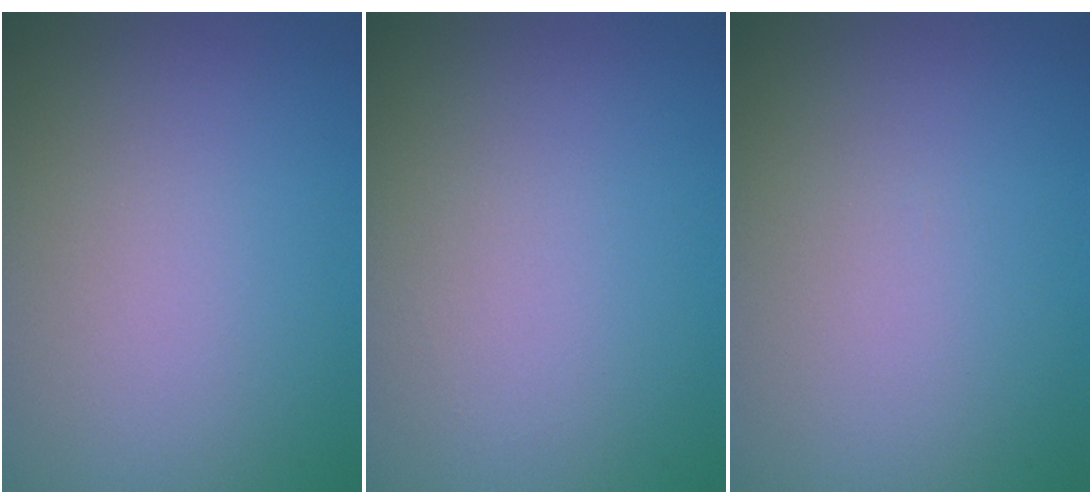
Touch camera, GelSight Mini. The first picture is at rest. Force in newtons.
{"total": 0.0}
{"total": 0.0}